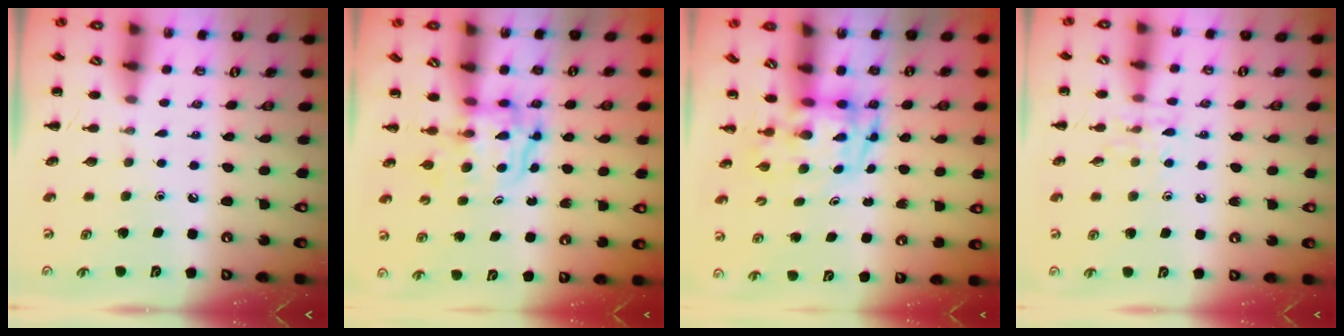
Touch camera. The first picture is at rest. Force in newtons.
{"total": 3.5, "press": 3.4, "slide": 0.3}
{"total": 3.5, "press": 3.4, "slide": 0.7}
{"total": 7.1, "press": 7.0, "slide": 0.9}